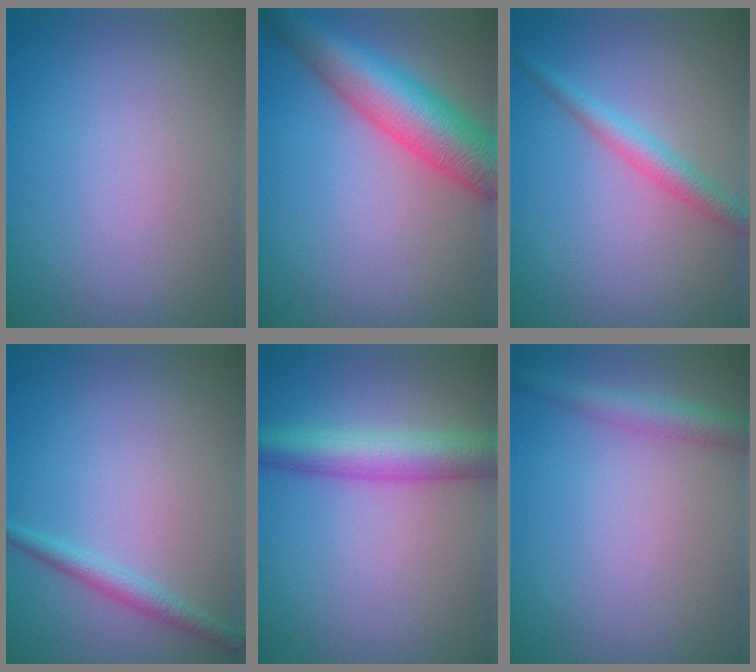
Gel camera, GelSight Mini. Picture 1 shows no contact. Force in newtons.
{"total": 8.7, "press": 8.7, "slide": 0.3}
{"total": 2.6, "press": 2.5, "slide": 0.1}
{"total": 1.8, "press": 1.8, "slide": 0.0}
{"total": 5.5, "press": 5.5, "slide": 0.2}
{"total": 2.7, "press": 2.7, "slide": 0.1}